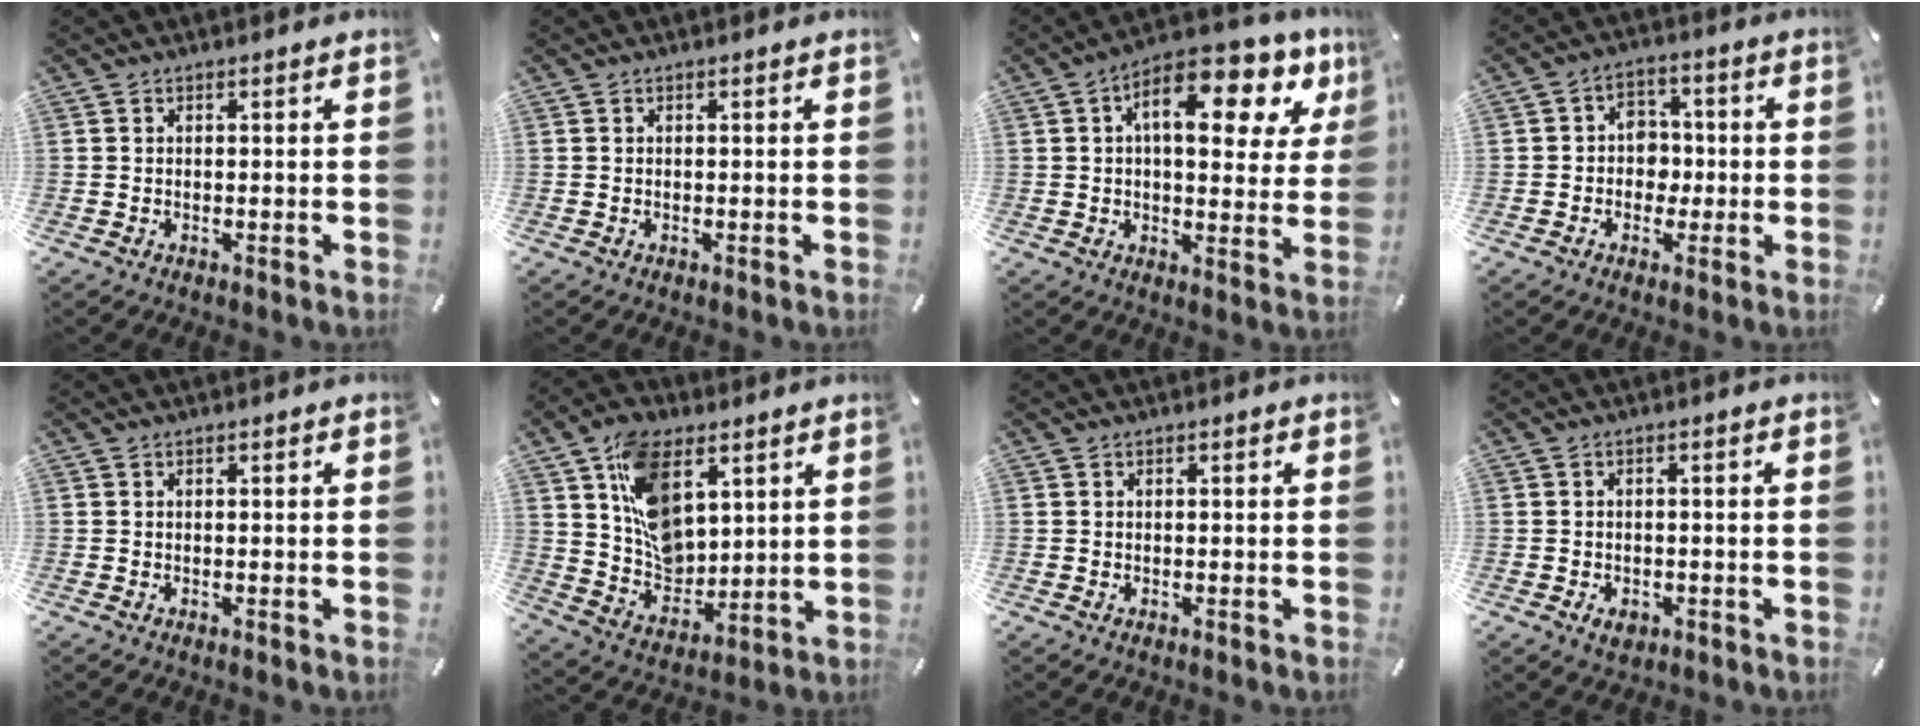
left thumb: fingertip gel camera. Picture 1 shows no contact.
{"total": 0.0}
{"total": 14.6, "force": [7.0, 6.4, 11.1], "torque": [-0.158, -0.033, 0.109]}
{"total": 6.2, "force": [-0.8, 5.6, 2.6], "torque": [-0.040, 0.015, -0.016]}
{"total": 0.0}
{"total": 15.2, "force": [6.3, 10.5, 9.1], "torque": [-0.168, -0.015, 0.124]}
{"total": 0.0}
{"total": 2.8, "force": [-1.2, 2.1, 1.5], "torque": [-0.033, 0.003, -0.024]}